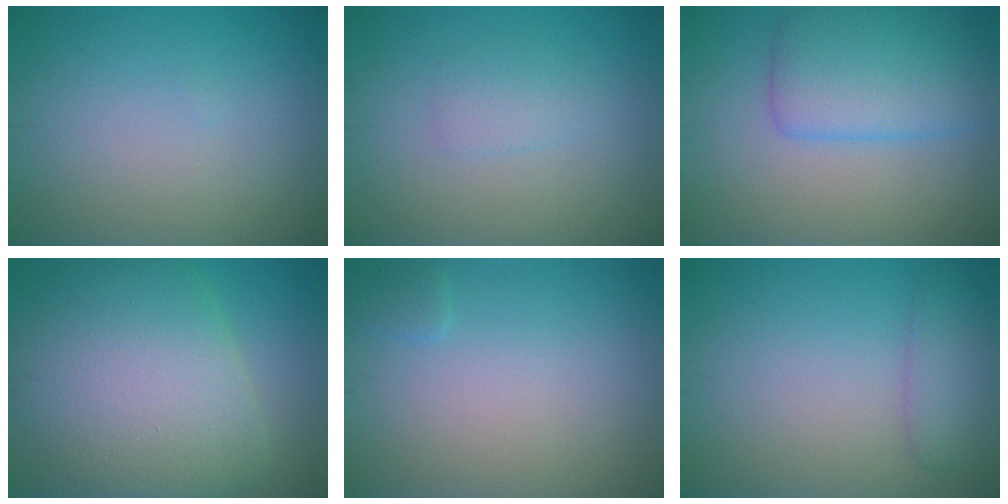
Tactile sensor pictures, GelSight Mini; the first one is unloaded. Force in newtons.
{"total": 1.4, "press": 1.4, "slide": 0.1}
{"total": 5.2, "press": 5.2, "slide": 0.3}
{"total": 12.5, "press": 12.5, "slide": 0.3}
{"total": 0.7, "press": 0.7, "slide": 0.1}
{"total": 2.3, "press": 2.3, "slide": 0.1}